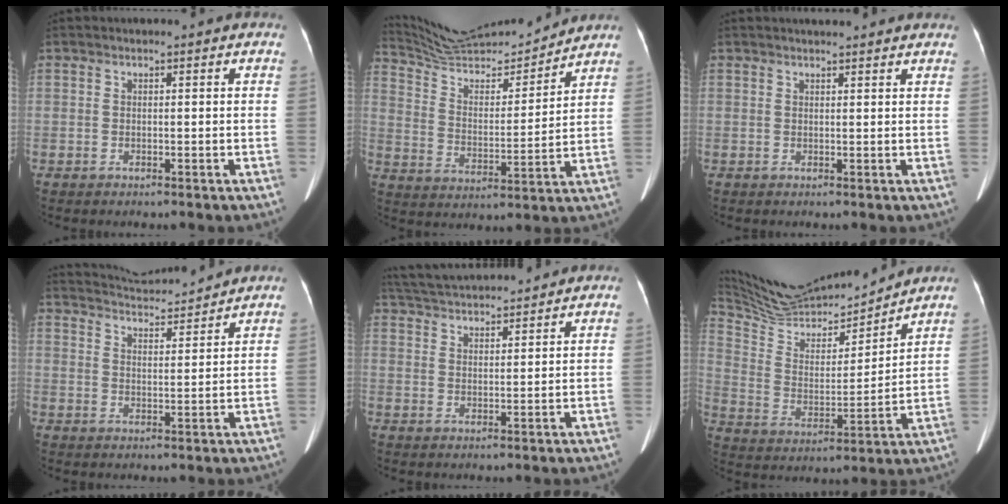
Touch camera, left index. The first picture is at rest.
{"total": 16.3, "force": [15.7, 1.2, 4.1], "torque": [-0.086, -0.007, 0.263]}
{"total": 5.2, "force": [4.8, 0.8, 2.0], "torque": [-0.027, 0.018, 0.049]}
{"total": 9.7, "force": [9.5, 0.1, 1.5], "torque": [-0.035, 0.010, 0.147]}
{"total": 11.0, "force": [10.5, 0.8, 3.1], "torque": [-0.072, 0.026, 0.172]}
{"total": 19.1, "force": [18.2, 2.1, 5.4], "torque": [-0.113, -0.005, 0.311]}